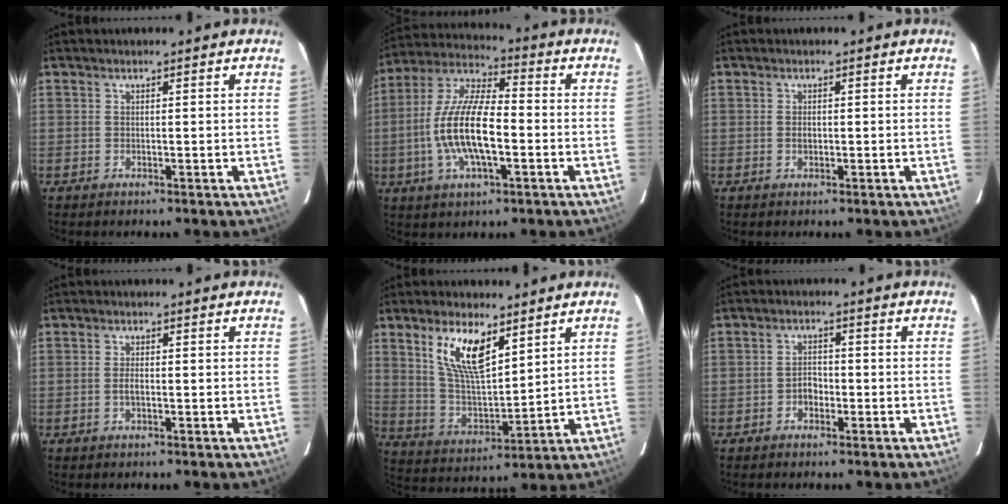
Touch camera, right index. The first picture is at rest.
{"total": 15.1, "force": [-3.0, 5.3, 13.8], "torque": [-0.280, 0.000, -0.060]}
{"total": 1.0, "force": [-0.1, 0.8, 0.5], "torque": [-0.008, -0.001, -0.001]}
{"total": 1.4, "force": [-0.4, 0.6, 1.2], "torque": [-0.024, -0.001, -0.007]}
{"total": 12.0, "force": [6.7, 4.4, 8.9], "torque": [-0.169, 0.003, 0.138]}
{"total": 2.5, "force": [-1.2, 1.9, 1.3], "torque": [-0.024, 0.009, -0.020]}